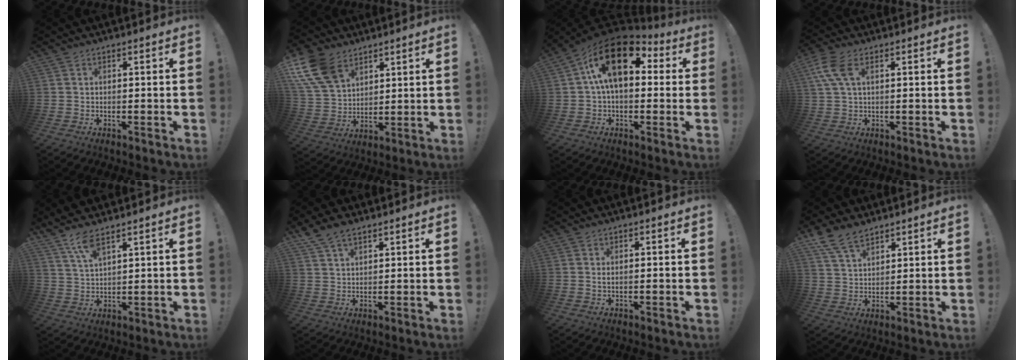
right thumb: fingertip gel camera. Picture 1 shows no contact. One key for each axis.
{"total": 14.7, "fx": 8.5, "fy": 9.4, "fz": 7.5, "tx": -0.152, "ty": -0.044, "tz": 0.165}
{"total": 18.5, "fx": 6.1, "fy": 9.9, "fz": 14.4, "tx": -0.237, "ty": -0.016, "tz": 0.106}
{"total": 7.5, "fx": 2.6, "fy": 3.6, "fz": 6.0, "tx": -0.132, "ty": 0.004, "tz": 0.053}
{"total": 6.7, "fx": 5.2, "fy": 1.4, "fz": 4.0, "tx": -0.090, "ty": -0.022, "tz": 0.096}
{"total": 6.5, "fx": 4.8, "fy": 2.8, "fz": 3.4, "tx": -0.073, "ty": -0.016, "tz": 0.096}
{"total": 0.8, "fx": 0.2, "fy": 0.3, "fz": 0.7, "tx": -0.008, "ty": -0.002, "tz": 0.002}
{"total": 9.0, "fx": 6.9, "fy": 4.3, "fz": 3.7, "tx": -0.077, "ty": -0.033, "tz": 0.138}